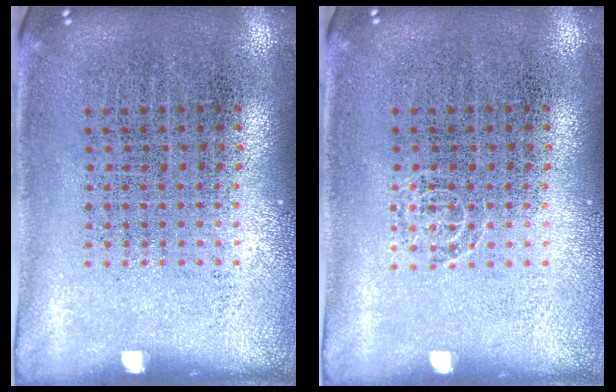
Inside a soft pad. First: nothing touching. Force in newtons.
{"total": 0.7, "press": 0.7, "slide": 0.2}